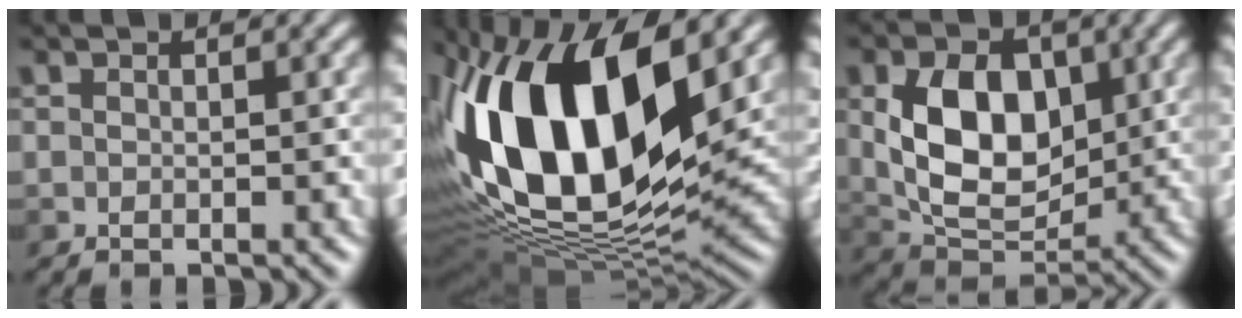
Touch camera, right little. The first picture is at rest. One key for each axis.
{"total": 15.6, "fx": 2.8, "fy": 8.0, "fz": 13.1, "tx": -0.257, "ty": 0.014, "tz": 0.037}
{"total": 8.3, "fx": 0.1, "fy": 5.5, "fz": 6.2, "tx": -0.123, "ty": -0.007, "tz": -0.002}